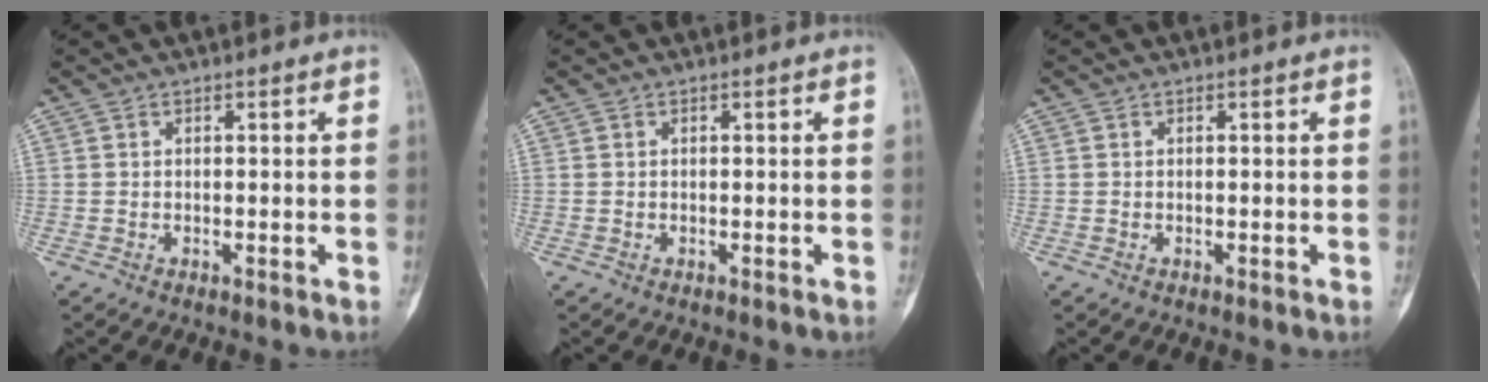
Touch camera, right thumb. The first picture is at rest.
{"total": 0.0}
{"total": 0.0}